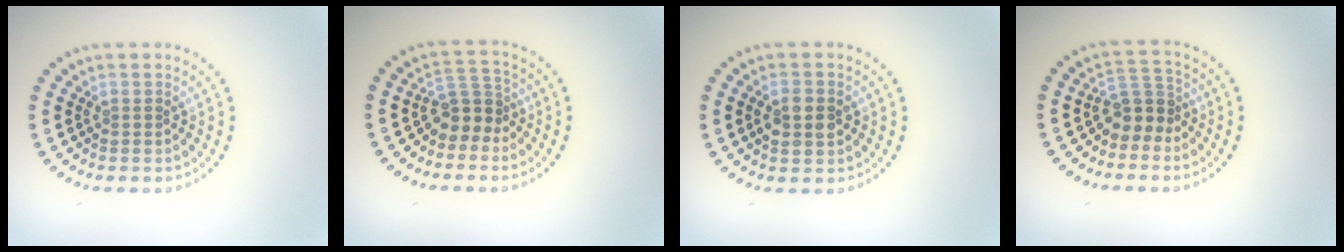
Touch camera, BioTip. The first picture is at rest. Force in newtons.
{"total": 2.8, "press": 2.3, "slide": 1.7}
{"total": 2.8, "press": 2.8, "slide": 0.1}
{"total": 2.7, "press": 2.2, "slide": 1.7}